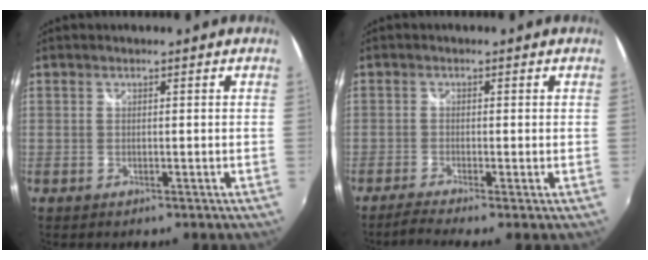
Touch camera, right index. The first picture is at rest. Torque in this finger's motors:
{"motor_torque": [-0.04, 0.05, 0.01, 0.01]}